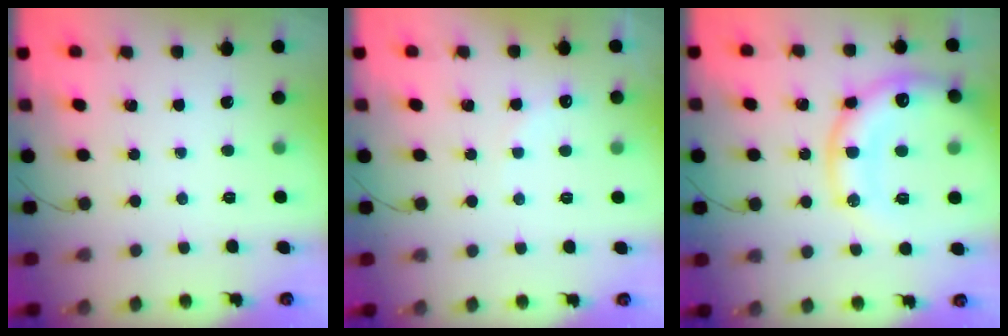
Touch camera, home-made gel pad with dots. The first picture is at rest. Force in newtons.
{"total": 6.8, "press": 6.6, "slide": 1.5}
{"total": 21.7, "press": 21.5, "slide": 3.0}